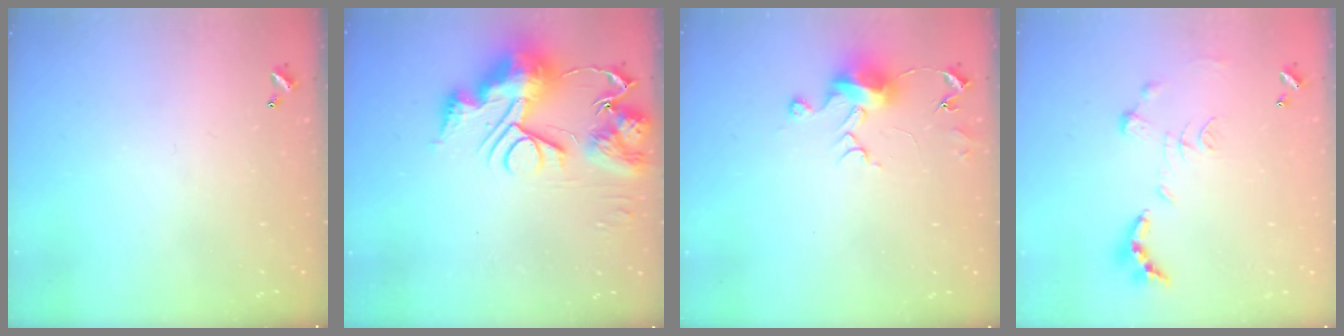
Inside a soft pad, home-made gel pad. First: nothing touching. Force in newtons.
{"total": 14.3, "press": 14.2, "slide": 1.6}
{"total": 7.7, "press": 7.7, "slide": 0.4}
{"total": 1.1, "press": 1.0, "slide": 0.4}